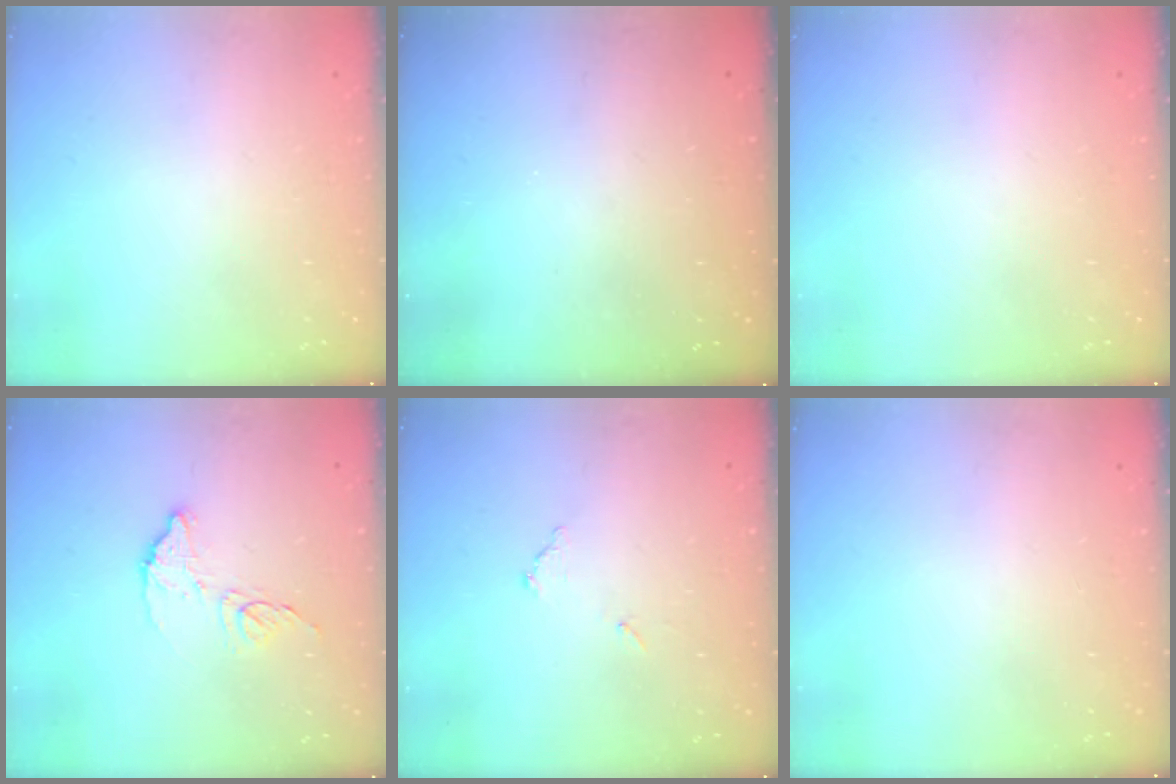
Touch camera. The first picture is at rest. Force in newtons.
{"total": 3.2, "press": 3.2, "slide": 0.1}
{"total": 0.0}
{"total": 8.8, "press": 8.8, "slide": 0.3}
{"total": 6.9, "press": 6.9, "slide": 0.2}
{"total": 0.0}